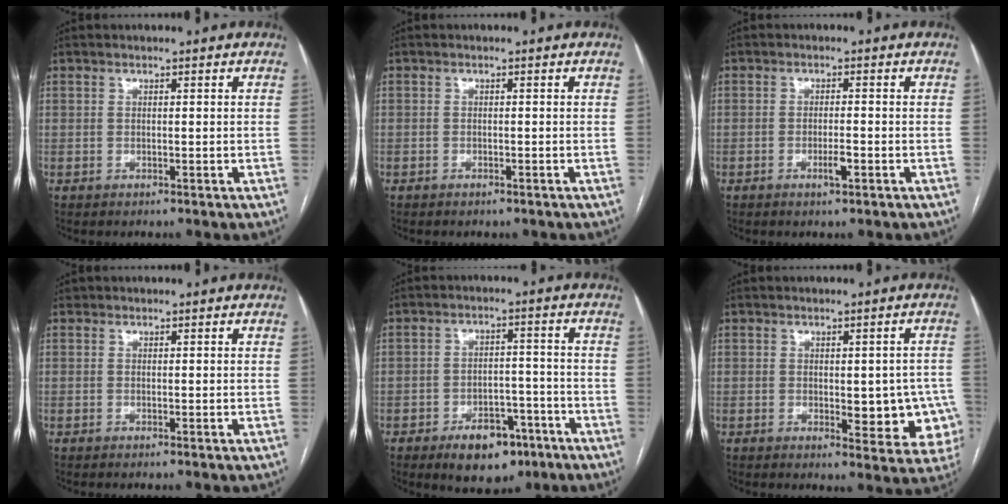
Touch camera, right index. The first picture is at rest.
{"total": 0.8, "force": [-0.7, 0.4, 0.2], "torque": [-0.007, -0.001, -0.008]}
{"total": 2.3, "force": [-1.0, 0.3, 2.0], "torque": [-0.035, -0.001, -0.016]}
{"total": 0.0}
{"total": 8.9, "force": [-5.4, 4.9, 5.1], "torque": [-0.070, 0.008, -0.077]}
{"total": 9.0, "force": [-1.3, 4.0, 7.9], "torque": [-0.074, 0.007, -0.008]}